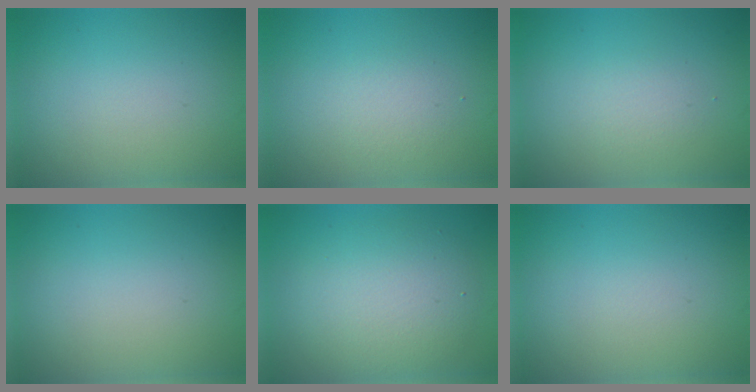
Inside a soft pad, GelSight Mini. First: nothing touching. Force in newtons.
{"total": 1.5, "press": 1.5, "slide": 0.1}
{"total": 1.3, "press": 1.3, "slide": 0.0}
{"total": 0.0}
{"total": 5.3, "press": 5.3, "slide": 0.3}
{"total": 0.0}